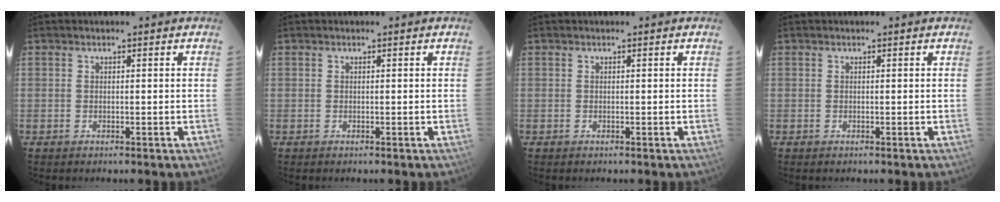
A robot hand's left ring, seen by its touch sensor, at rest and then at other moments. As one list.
[{"total": 0.0}, {"total": 0.0}, {"total": 0.0}]